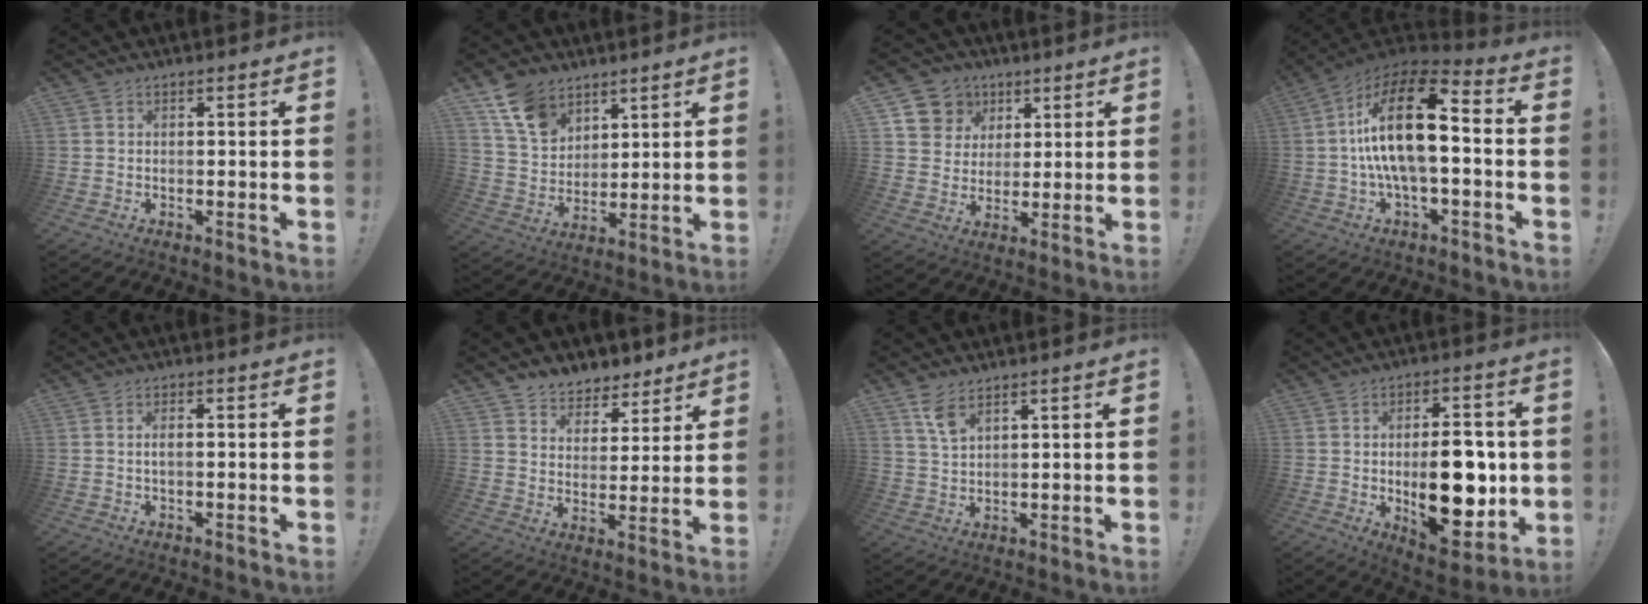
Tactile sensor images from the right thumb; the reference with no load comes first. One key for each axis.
{"total": 12.9, "fx": 8.5, "fy": 8.3, "fz": 5.1, "tx": -0.098, "ty": -0.043, "tz": 0.168}
{"total": 10.4, "fx": 4.6, "fy": 8.9, "fz": 2.5, "tx": -0.037, "ty": -0.029, "tz": 0.095}
{"total": 20.3, "fx": 1.1, "fy": 8.0, "fz": 18.6, "tx": -0.334, "ty": -0.003, "tz": 0.015}
{"total": 2.0, "fx": -0.3, "fy": 0.5, "fz": 1.9, "tx": -0.037, "ty": 0.004, "tz": -0.004}
{"total": 7.0, "fx": 5.2, "fy": 4.6, "fz": 0.9, "tx": -0.015, "ty": -0.046, "tz": 0.101}
{"total": 5.8, "fx": 3.8, "fy": 2.3, "fz": 3.7, "tx": -0.067, "ty": -0.018, "tz": 0.069}
{"total": 19.0, "fx": -1.4, "fy": 9.7, "fz": 16.2, "tx": -0.222, "ty": -0.011, "tz": -0.017}